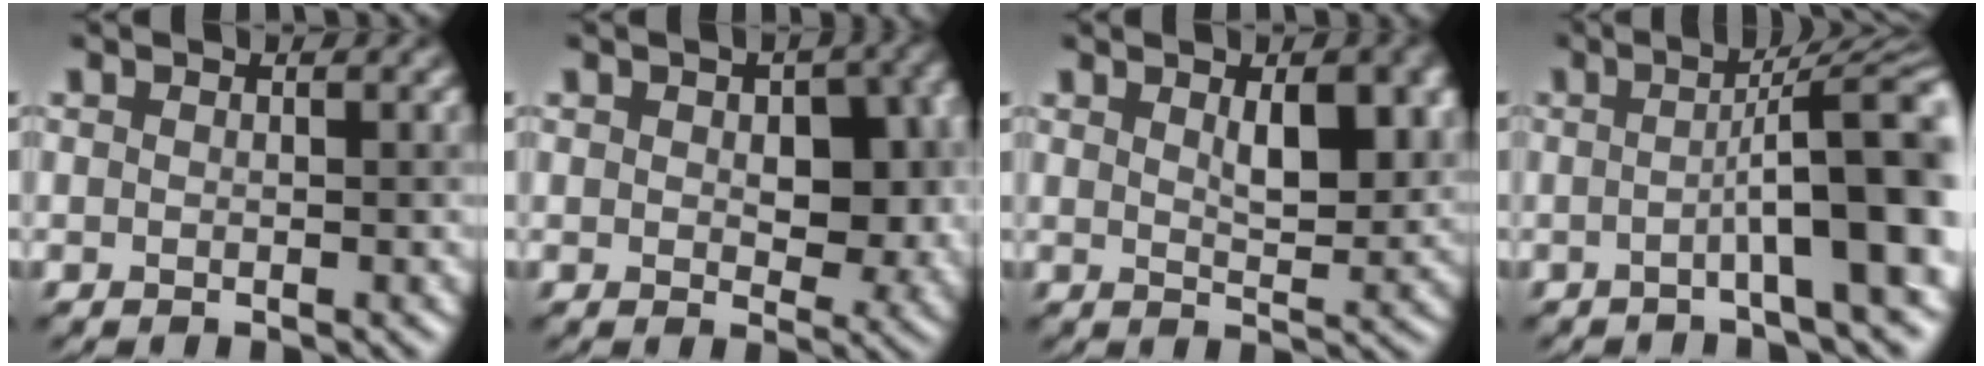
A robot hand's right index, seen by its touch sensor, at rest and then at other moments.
{"total": 6.4, "force": [0.5, 3.8, 5.1], "torque": [-0.065, -0.003, 0.017]}
{"total": 4.8, "force": [1.8, 1.7, 4.1], "torque": [-0.055, -0.003, 0.036]}
{"total": 8.5, "force": [-1.0, 1.4, 8.3], "torque": [-0.097, 0.015, -0.026]}